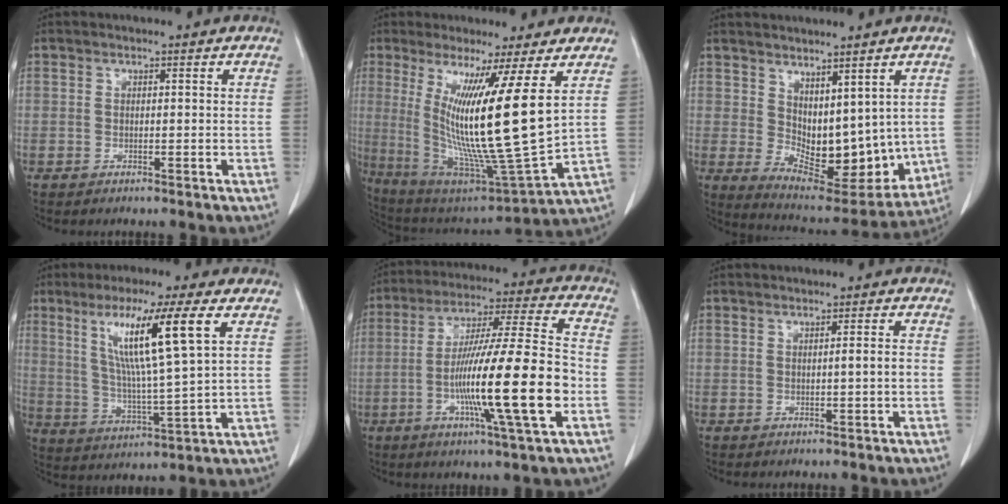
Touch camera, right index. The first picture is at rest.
{"total": 17.2, "force": [4.5, -0.7, 16.6], "torque": [-0.304, -0.037, 0.083]}
{"total": 13.7, "force": [1.6, 7.3, 11.5], "torque": [-0.160, -0.015, 0.054]}
{"total": 13.2, "force": [5.3, -0.8, 12.1], "torque": [-0.218, -0.001, 0.096]}
{"total": 19.1, "force": [-4.7, 0.0, 18.5], "torque": [-0.321, -0.009, -0.084]}
{"total": 1.5, "force": [-0.2, -0.1, 1.5], "torque": [-0.023, 0.001, -0.002]}